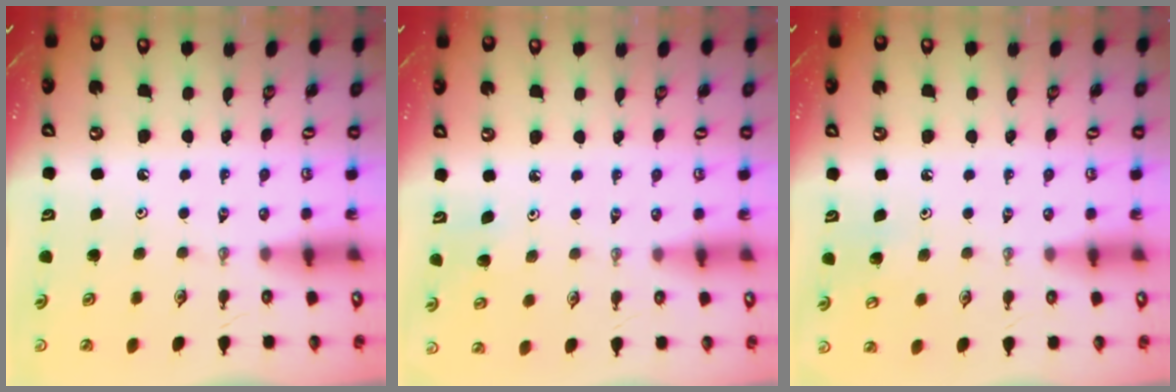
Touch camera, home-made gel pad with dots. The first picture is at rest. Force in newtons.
{"total": 3.7, "press": 3.6, "slide": 0.3}
{"total": 5.1, "press": 5.1, "slide": 0.6}